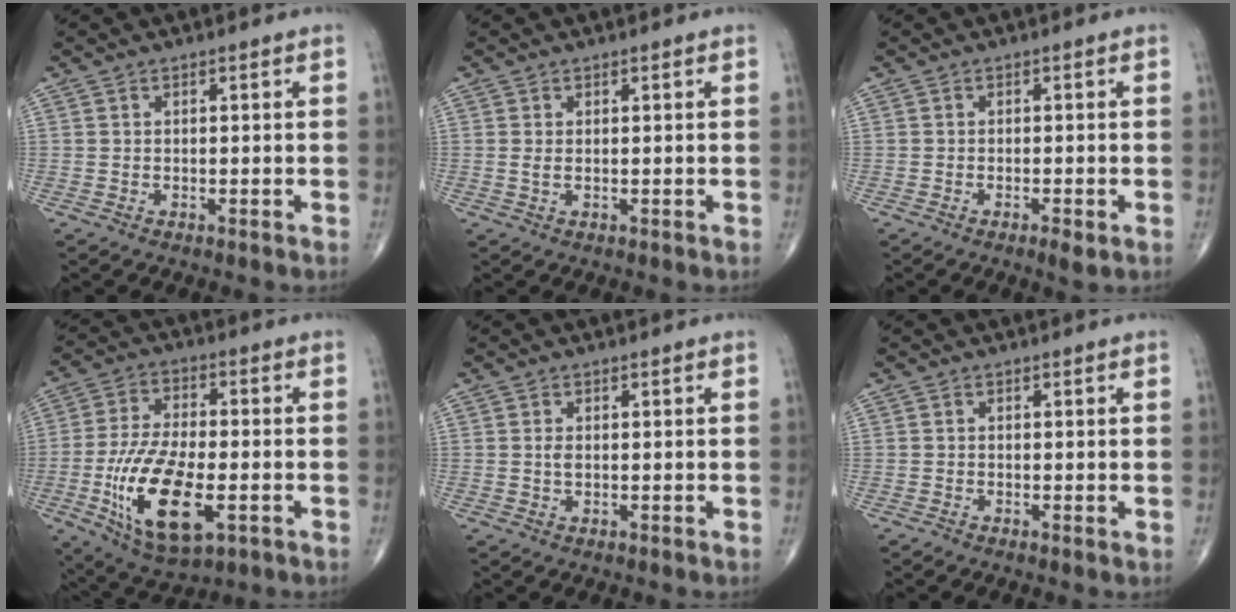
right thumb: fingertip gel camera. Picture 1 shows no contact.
{"total": 0.9, "force": [0.1, 0.3, 0.8], "torque": [-0.021, -0.001, 0.004]}
{"total": 2.1, "force": [-1.0, 0.5, 1.8], "torque": [-0.033, -0.004, -0.017]}
{"total": 17.6, "force": [-4.9, 7.8, 15.0], "torque": [-0.287, 0.001, -0.077]}
{"total": 1.2, "force": [0.0, 0.6, 1.0], "torque": [-0.021, -0.002, 0.000]}
{"total": 0.6, "force": [-0.3, 0.2, 0.5], "torque": [-0.011, -0.003, -0.010]}